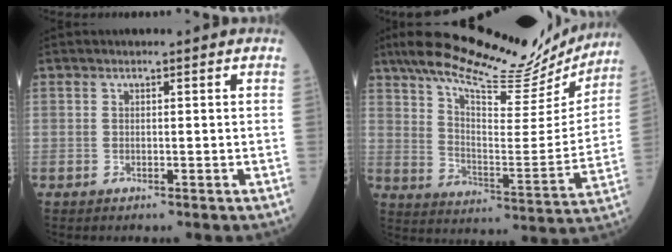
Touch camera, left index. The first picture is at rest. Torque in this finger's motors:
{"motor_torque": [0.73, -1.41, 0.52, 0.12]}